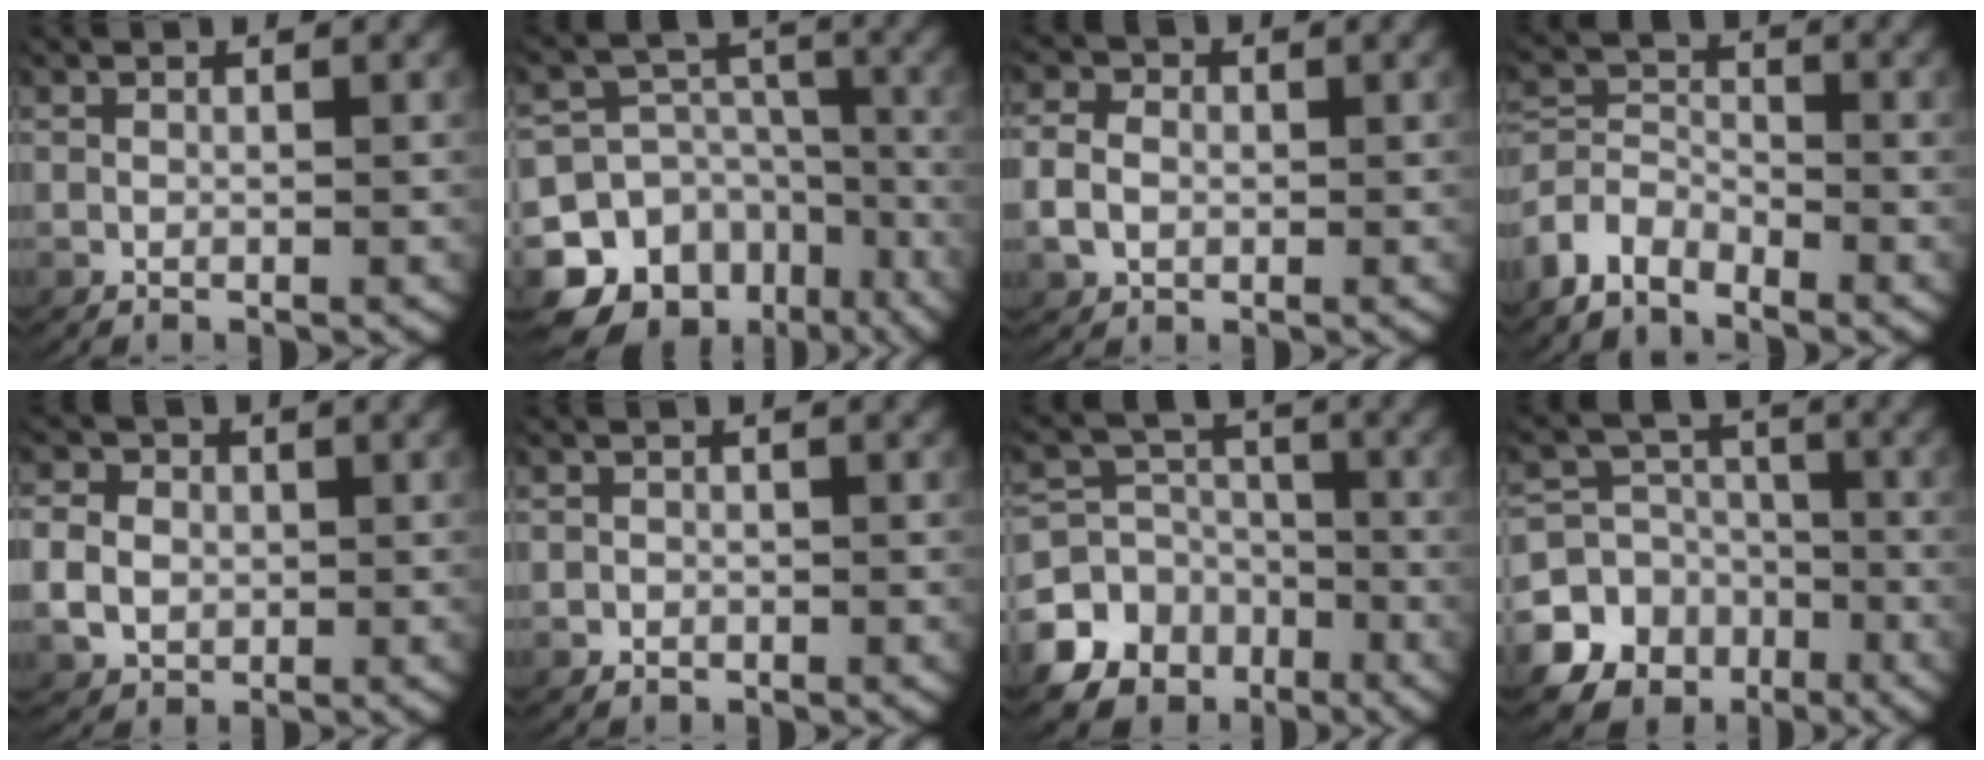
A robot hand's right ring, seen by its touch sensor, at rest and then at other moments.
{"total": 18.7, "force": [-6.8, 15.3, 8.2], "torque": [-0.151, -0.075, -0.100]}
{"total": 2.9, "force": [-0.3, 2.5, 1.4], "torque": [-0.037, 0.005, -0.005]}
{"total": 4.9, "force": [-2.6, 4.0, 1.3], "torque": [-0.048, -0.027, -0.042]}
{"total": 4.2, "force": [0.0, 3.8, 1.8], "torque": [-0.042, 0.000, 0.003]}
{"total": 1.0, "force": [-0.6, 0.8, 0.0], "torque": [-0.004, -0.008, -0.004]}
{"total": 13.4, "force": [-6.0, 11.2, 4.3], "torque": [-0.062, -0.042, -0.103]}
{"total": 14.7, "force": [-6.2, 12.5, 4.6], "torque": [-0.075, -0.051, -0.106]}